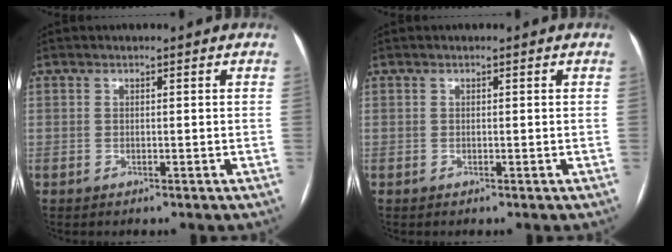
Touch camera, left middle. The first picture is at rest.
{"total": 0.0}